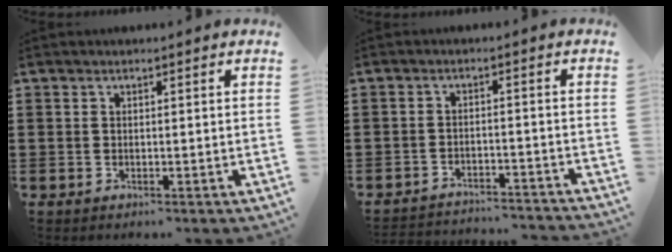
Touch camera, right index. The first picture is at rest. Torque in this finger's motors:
{"motor_torque": [-2.10, 0.04, -1.05, -0.21]}